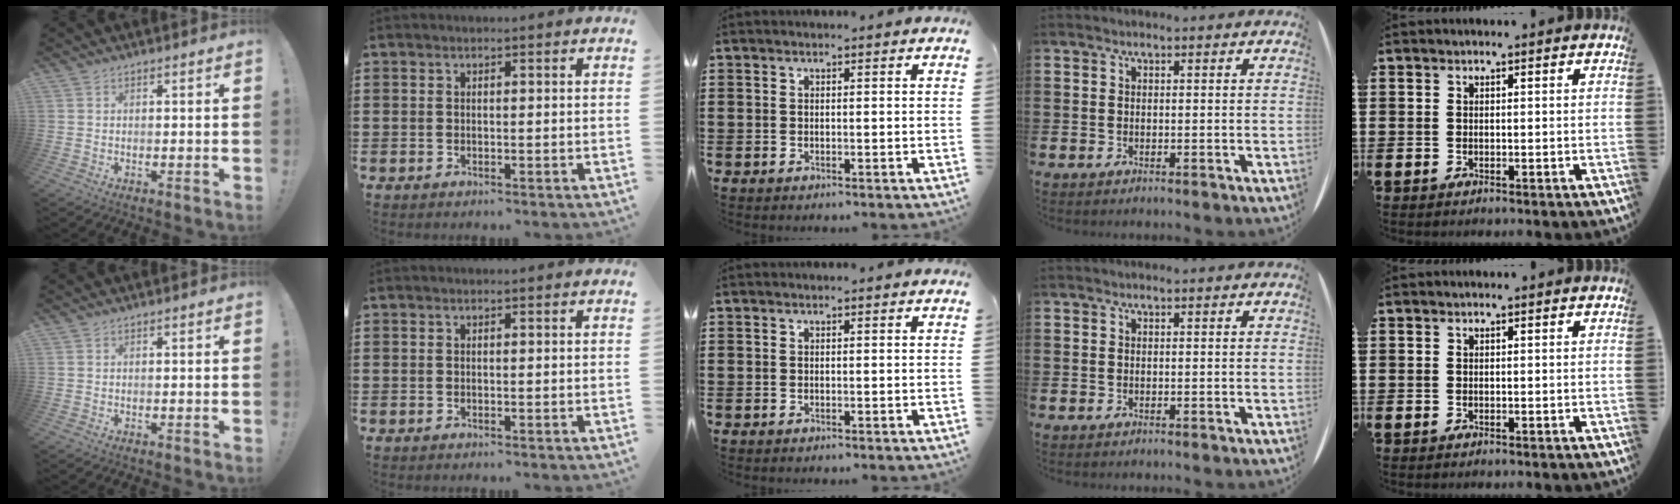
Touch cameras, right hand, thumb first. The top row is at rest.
{}